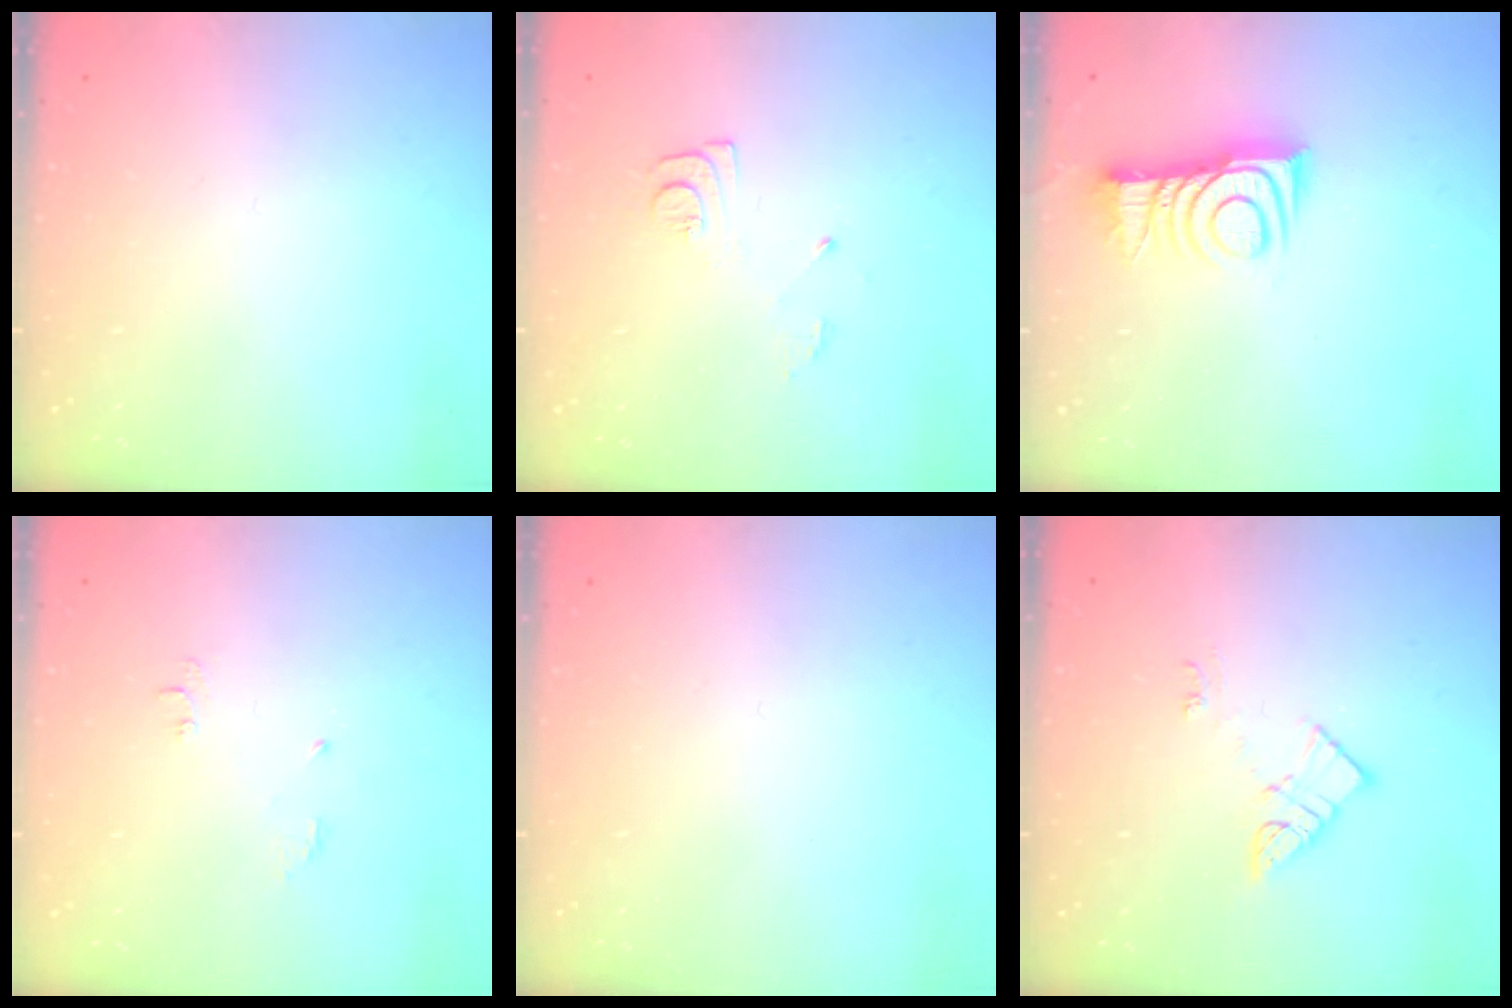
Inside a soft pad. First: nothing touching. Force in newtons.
{"total": 8.4, "press": 8.3, "slide": 0.8}
{"total": 10.7, "press": 10.6, "slide": 0.4}
{"total": 4.7, "press": 4.7, "slide": 0.7}
{"total": 1.6, "press": 1.6, "slide": 0.1}
{"total": 6.4, "press": 6.4, "slide": 0.6}